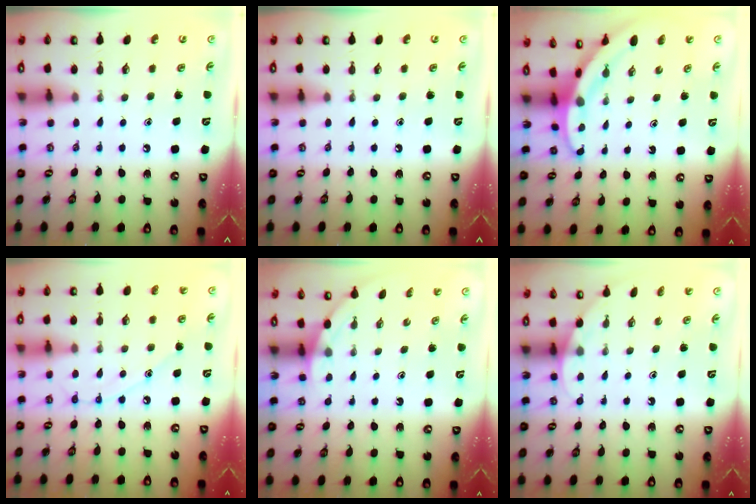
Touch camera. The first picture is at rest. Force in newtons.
{"total": 0.0}
{"total": 3.8, "press": 3.8, "slide": 0.2}
{"total": 9.0, "press": 9.0, "slide": 0.6}
{"total": 1.7, "press": 1.7, "slide": 0.0}
{"total": 2.8, "press": 2.8, "slide": 0.1}